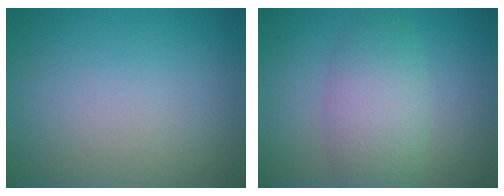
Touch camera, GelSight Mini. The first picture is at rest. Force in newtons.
{"total": 4.9, "press": 4.9, "slide": 0.2}